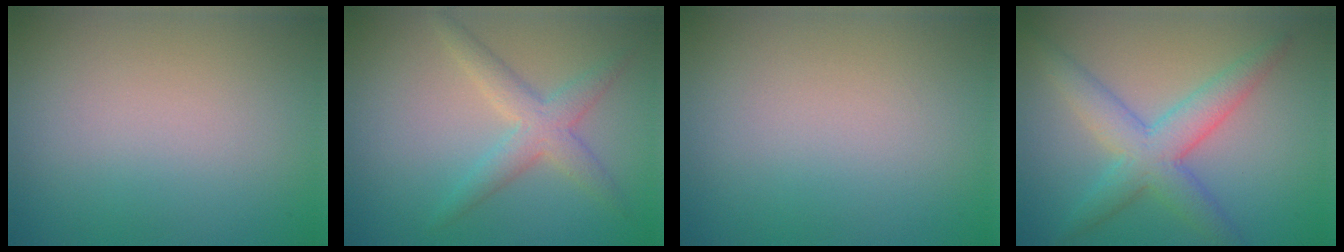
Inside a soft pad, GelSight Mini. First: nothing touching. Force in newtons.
{"total": 3.2, "press": 3.2, "slide": 0.1}
{"total": 0.0}
{"total": 5.0, "press": 5.0, "slide": 0.2}